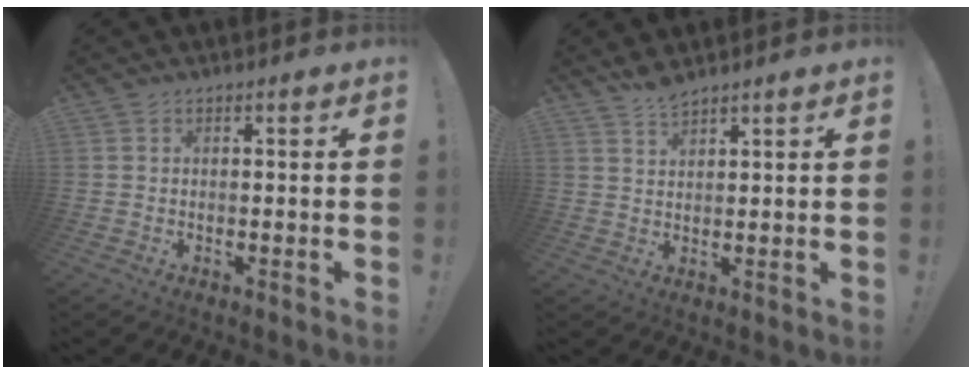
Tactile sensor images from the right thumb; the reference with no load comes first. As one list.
[{"total": 3.6, "force": [3.3, 0.7, 1.2], "torque": [-0.026, -0.019, 0.061]}]